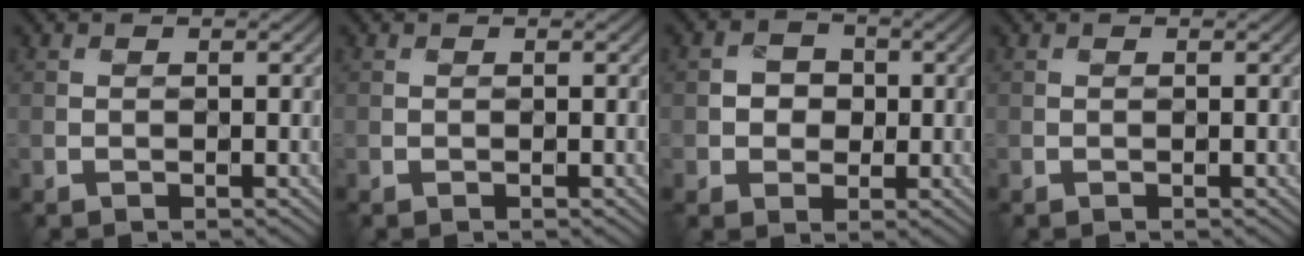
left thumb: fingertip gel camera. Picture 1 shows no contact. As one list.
[{"total": 0.0}, {"total": 3.2, "force": [-0.1, 2.9, 1.3], "torque": [-0.024, -0.002, -0.013]}, {"total": 0.0}]